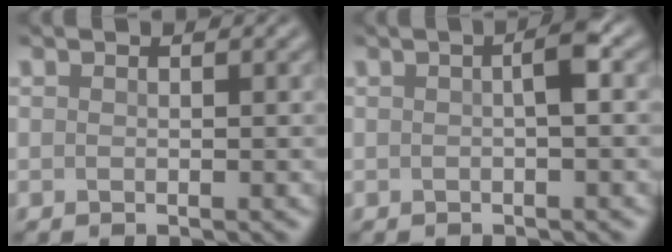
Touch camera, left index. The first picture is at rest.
{"total": 1.8, "force": [0.0, 0.2, 1.8], "torque": [-0.032, 0.009, 0.000]}